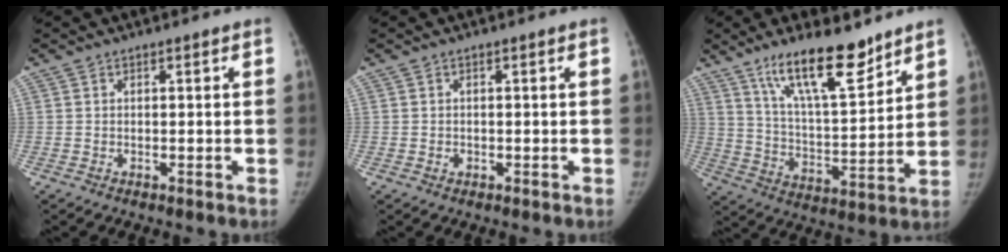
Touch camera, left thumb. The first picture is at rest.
{"total": 0.9, "force": [-0.2, 0.8, 0.5], "torque": [-0.003, 0.001, -0.001]}
{"total": 16.3, "force": [11.4, 4.5, 10.8], "torque": [-0.156, -0.072, 0.206]}